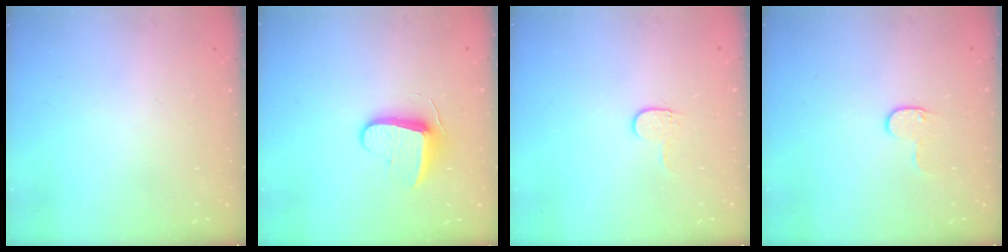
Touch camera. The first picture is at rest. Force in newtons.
{"total": 8.7, "press": 8.7, "slide": 0.5}
{"total": 3.9, "press": 3.8, "slide": 0.5}
{"total": 5.1, "press": 5.1, "slide": 0.5}